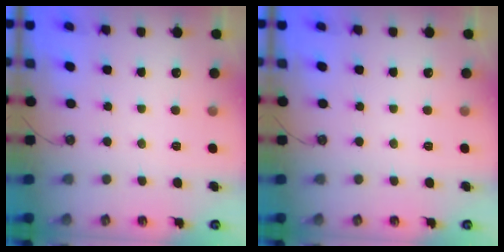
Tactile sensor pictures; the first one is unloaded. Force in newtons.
{"total": 0.0}